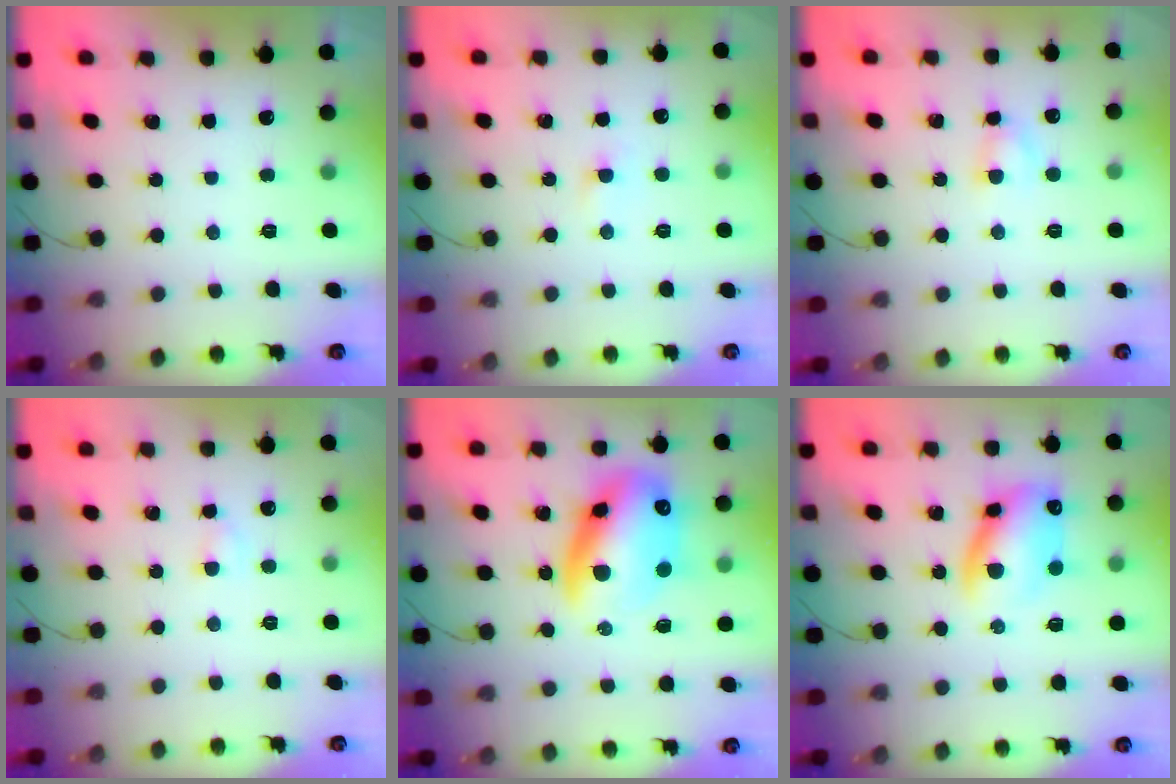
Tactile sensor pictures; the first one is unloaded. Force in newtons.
{"total": 1.7, "press": 1.5, "slide": 0.8}
{"total": 3.0, "press": 2.8, "slide": 0.9}
{"total": 2.7, "press": 2.5, "slide": 1.0}
{"total": 18.9, "press": 18.2, "slide": 4.8}
{"total": 11.9, "press": 11.6, "slide": 2.3}